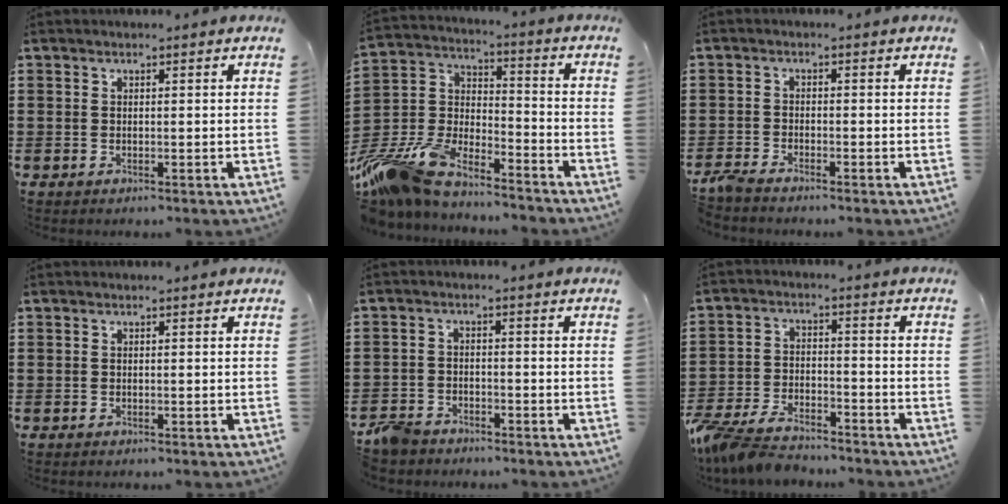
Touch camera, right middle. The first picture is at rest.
{"total": 11.7, "force": [-10.2, 3.7, 4.2], "torque": [-0.116, 0.016, -0.209]}
{"total": 2.3, "force": [-2.2, 0.1, 0.8], "torque": [-0.030, -0.002, -0.049]}
{"total": 0.0}
{"total": 3.6, "force": [-3.3, 1.2, 0.6], "torque": [-0.034, -0.002, -0.074]}
{"total": 7.1, "force": [-6.5, 1.5, 2.2], "torque": [-0.064, 0.003, -0.132]}